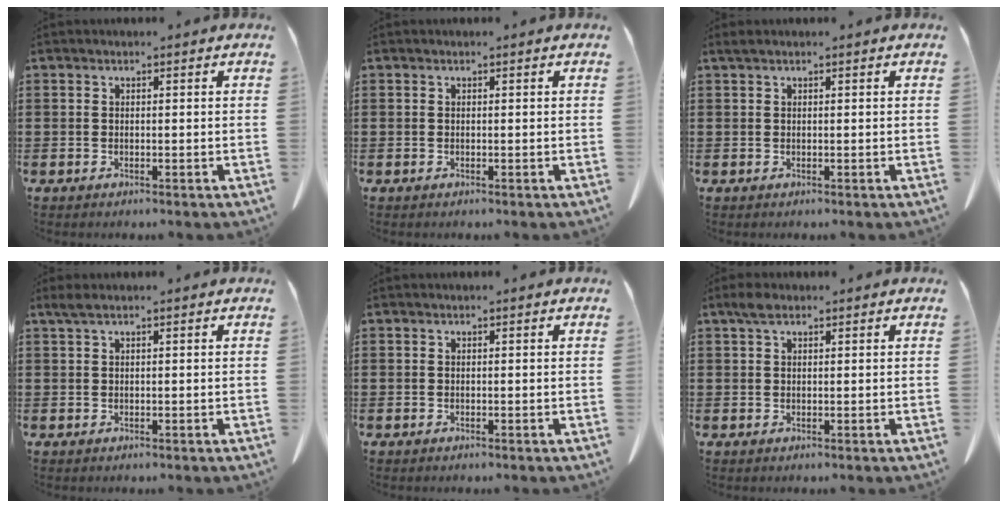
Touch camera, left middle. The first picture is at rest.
{"total": 0.0}
{"total": 0.6, "force": [0.3, 0.1, 0.5], "torque": [-0.011, 0.000, 0.007]}
{"total": 1.2, "force": [0.6, 0.1, 1.0], "torque": [-0.022, -0.001, 0.012]}
{"total": 0.0}
{"total": 2.1, "force": [1.1, 0.9, 1.5], "torque": [-0.032, 0.004, 0.020]}